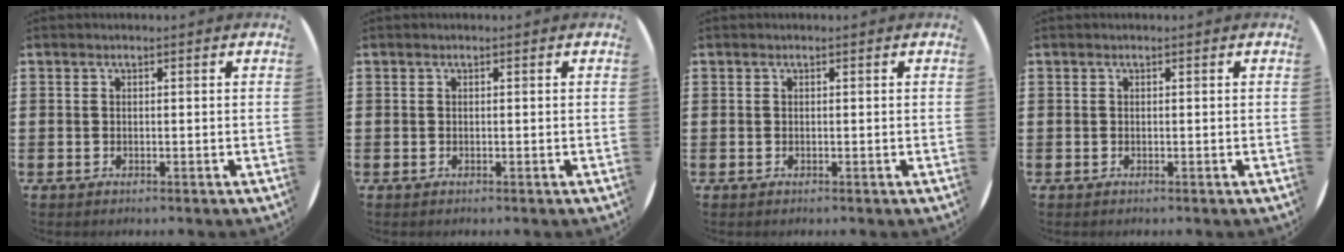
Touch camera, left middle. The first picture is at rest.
{"total": 0.0}
{"total": 0.0}
{"total": 0.0}